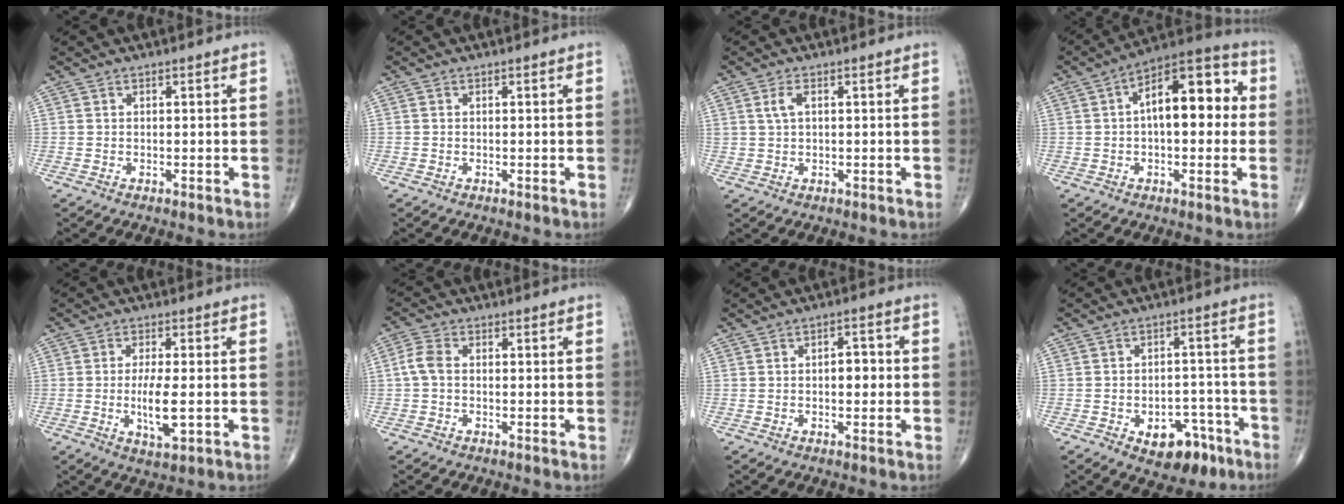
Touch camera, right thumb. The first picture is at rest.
{"total": 0.0}
{"total": 2.6, "force": [0.8, 1.3, 2.1], "torque": [-0.043, 0.004, 0.018]}
{"total": 15.2, "force": [1.8, 7.3, 13.3], "torque": [-0.174, 0.038, 0.016]}
{"total": 6.9, "force": [-1.0, 2.0, 6.6], "torque": [-0.125, -0.015, -0.017]}
{"total": 3.6, "force": [-0.2, 2.4, 2.8], "torque": [-0.061, 0.009, -0.011]}
{"total": 3.8, "force": [-0.1, 2.0, 3.2], "torque": [-0.035, 0.006, -0.005]}
{"total": 9.9, "force": [-5.1, 6.0, 6.1], "torque": [-0.048, 0.043, -0.062]}